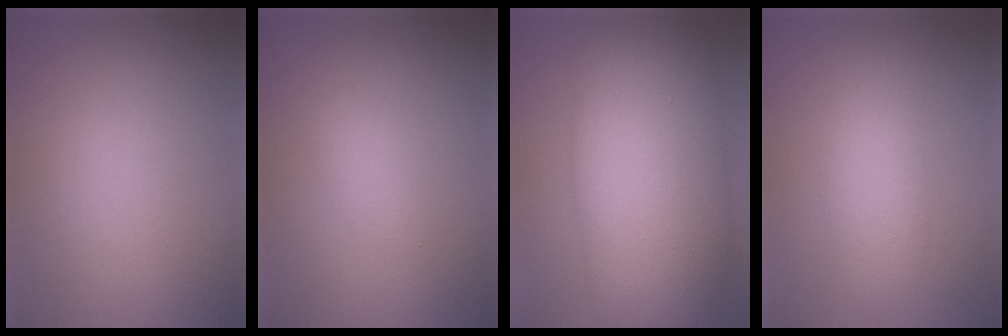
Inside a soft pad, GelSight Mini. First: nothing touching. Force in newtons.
{"total": 1.0, "press": 1.0, "slide": 0.1}
{"total": 13.4, "press": 13.4, "slide": 0.0}
{"total": 3.0, "press": 3.0, "slide": 0.1}